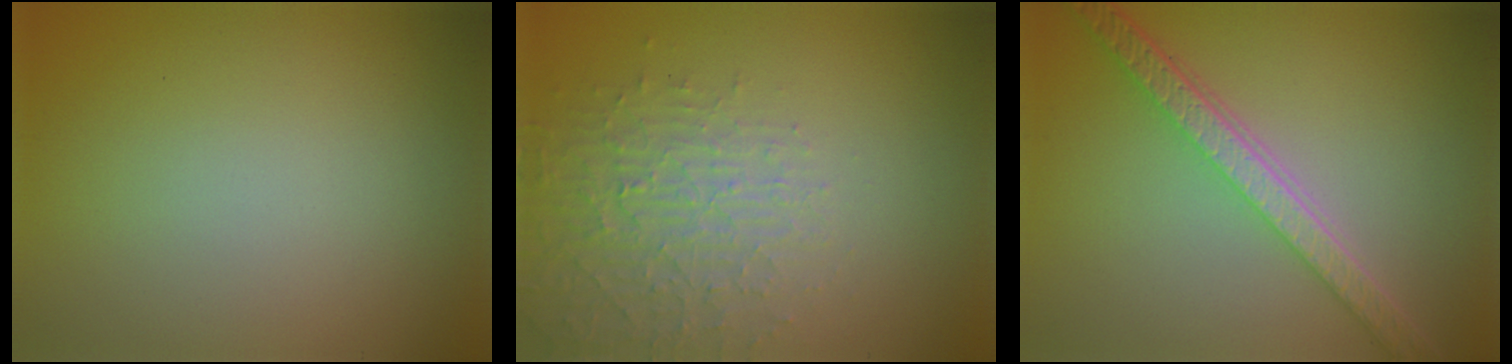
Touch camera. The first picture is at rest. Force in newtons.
{"total": 4.1, "press": 4.0, "slide": 0.9}
{"total": 5.8, "press": 4.5, "slide": 3.7}